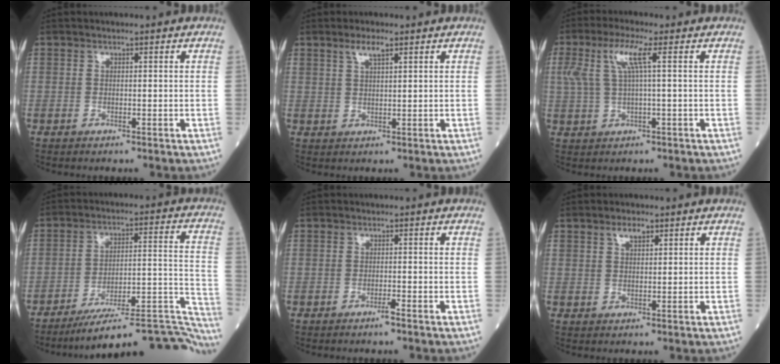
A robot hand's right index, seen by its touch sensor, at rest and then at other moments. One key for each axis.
{"total": 2.8, "fx": 1.8, "fy": 0.5, "fz": 2.0, "tx": -0.042, "ty": 0.004, "tz": 0.036}
{"total": 5.5, "fx": 1.7, "fy": 0.2, "fz": 5.2, "tx": -0.119, "ty": 0.019, "tz": 0.039}
{"total": 23.6, "fx": -22.0, "fy": 1.1, "fz": 8.4, "tx": -0.033, "ty": 0.034, "tz": -0.301}
{"total": 1.1, "fx": -0.8, "fy": -0.2, "fz": 0.7, "tx": -0.016, "ty": -0.001, "tz": -0.015}
{"total": 2.4, "fx": 1.6, "fy": 1.0, "fz": 1.6, "tx": -0.032, "ty": 0.004, "tz": 0.030}